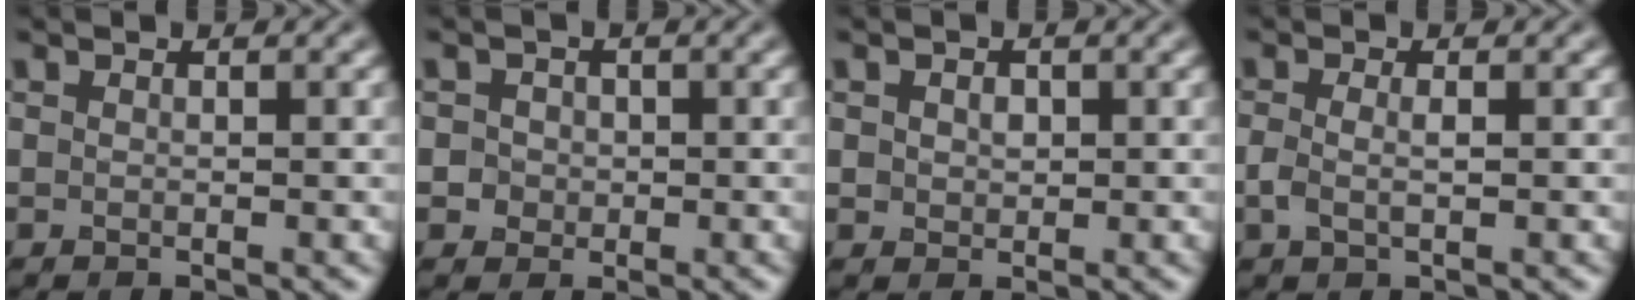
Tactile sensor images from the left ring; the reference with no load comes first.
{"total": 2.2, "force": [0.2, 2.1, 0.6], "torque": [0.008, 0.005, 0.000]}
{"total": 1.3, "force": [0.3, 1.1, 0.7], "torque": [-0.013, -0.001, 0.007]}
{"total": 1.6, "force": [-0.2, 0.6, 1.4], "torque": [-0.033, -0.002, -0.005]}